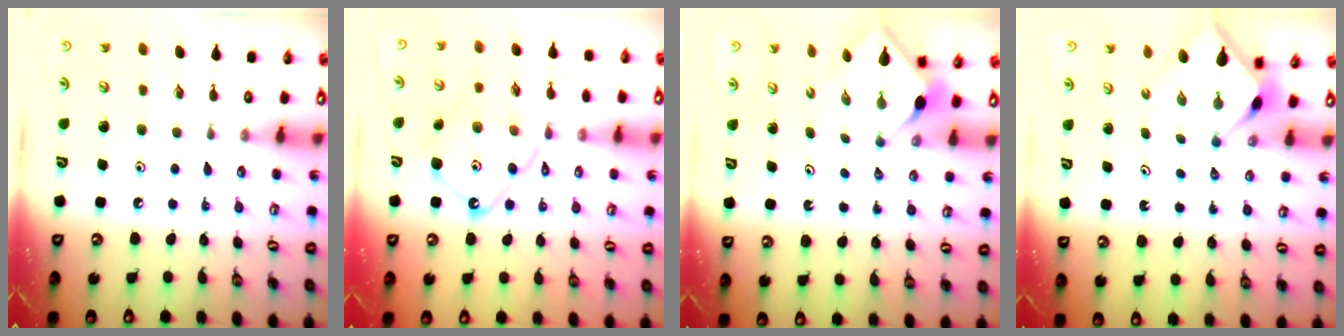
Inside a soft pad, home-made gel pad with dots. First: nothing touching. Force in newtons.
{"total": 14.0, "press": 13.9, "slide": 1.5}
{"total": 2.5, "press": 2.5, "slide": 0.3}
{"total": 2.4, "press": 2.3, "slide": 0.3}